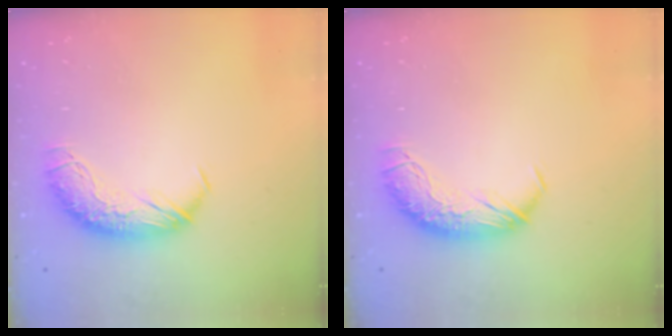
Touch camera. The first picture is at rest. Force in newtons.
{"total": 0.0}